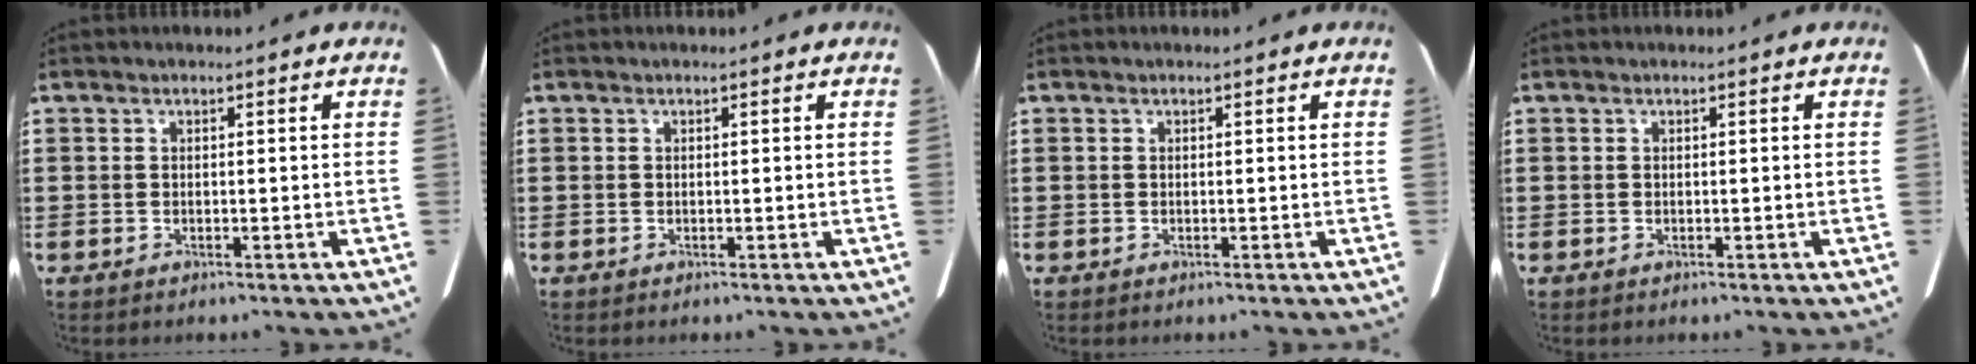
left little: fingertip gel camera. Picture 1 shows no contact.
{"total": 0.0}
{"total": 0.0}
{"total": 0.0}